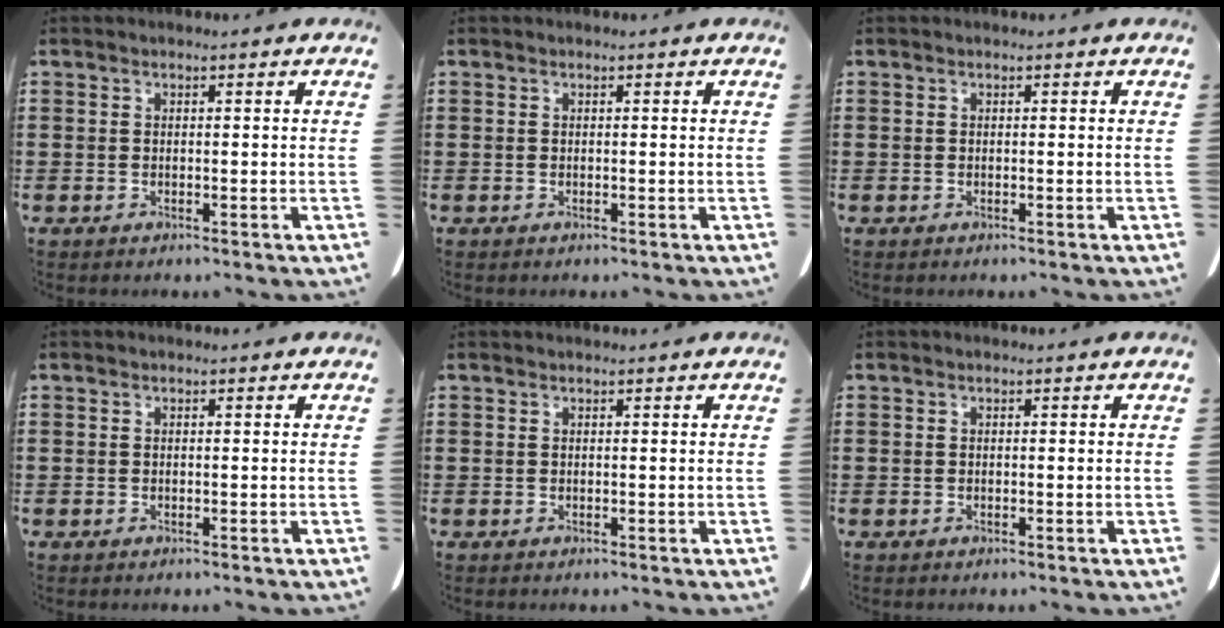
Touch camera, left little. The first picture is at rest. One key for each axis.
{"total": 0.0}
{"total": 0.0}
{"total": 0.0}
{"total": 0.0}
{"total": 0.0}